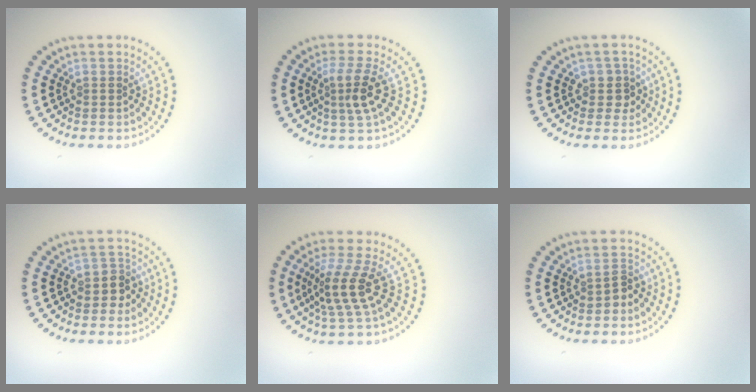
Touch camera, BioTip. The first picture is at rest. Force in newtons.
{"total": 2.9, "press": 2.4, "slide": 1.6}
{"total": 1.8, "press": 1.5, "slide": 0.9}
{"total": 2.0, "press": 1.7, "slide": 1.1}
{"total": 3.7, "press": 2.7, "slide": 2.5}
{"total": 1.3, "press": 1.2, "slide": 0.5}